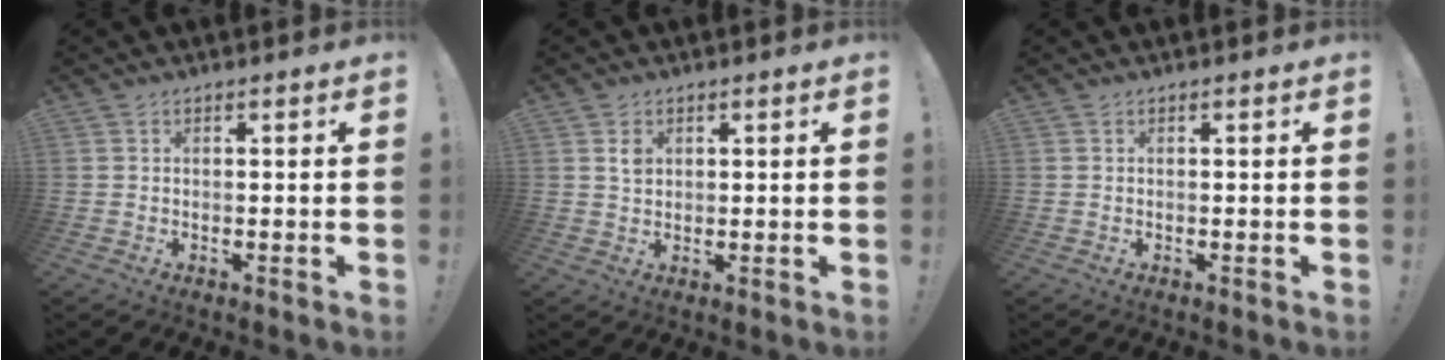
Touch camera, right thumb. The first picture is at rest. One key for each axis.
{"total": 2.6, "fx": 1.0, "fy": 1.9, "fz": 1.4, "tx": -0.009, "ty": -0.006, "tz": 0.015}
{"total": 0.0}